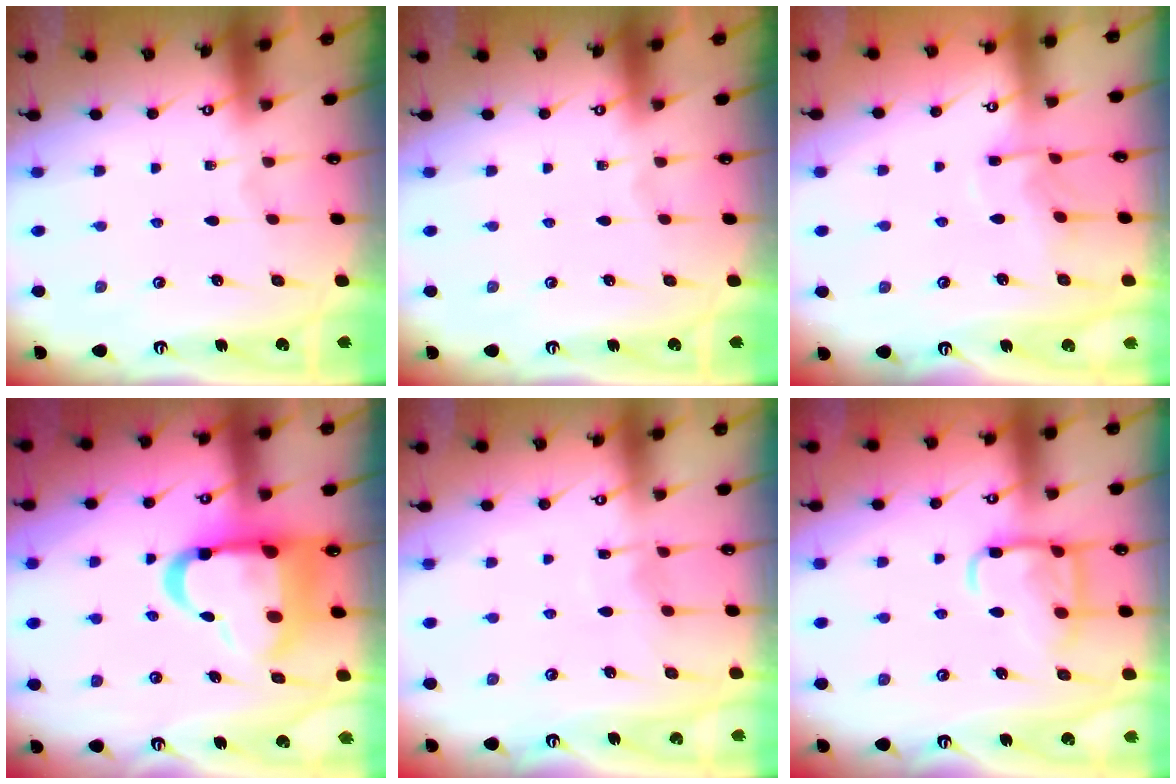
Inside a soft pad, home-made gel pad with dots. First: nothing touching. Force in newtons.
{"total": 0.0}
{"total": 6.0, "press": 6.0, "slide": 0.6}
{"total": 17.8, "press": 17.7, "slide": 2.0}
{"total": 5.7, "press": 5.7, "slide": 0.4}
{"total": 15.1, "press": 15.1, "slide": 1.4}